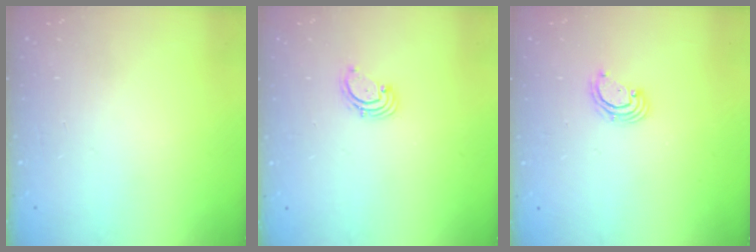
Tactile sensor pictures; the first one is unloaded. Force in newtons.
{"total": 1.6, "press": 1.6, "slide": 0.2}
{"total": 2.6, "press": 2.6, "slide": 0.2}